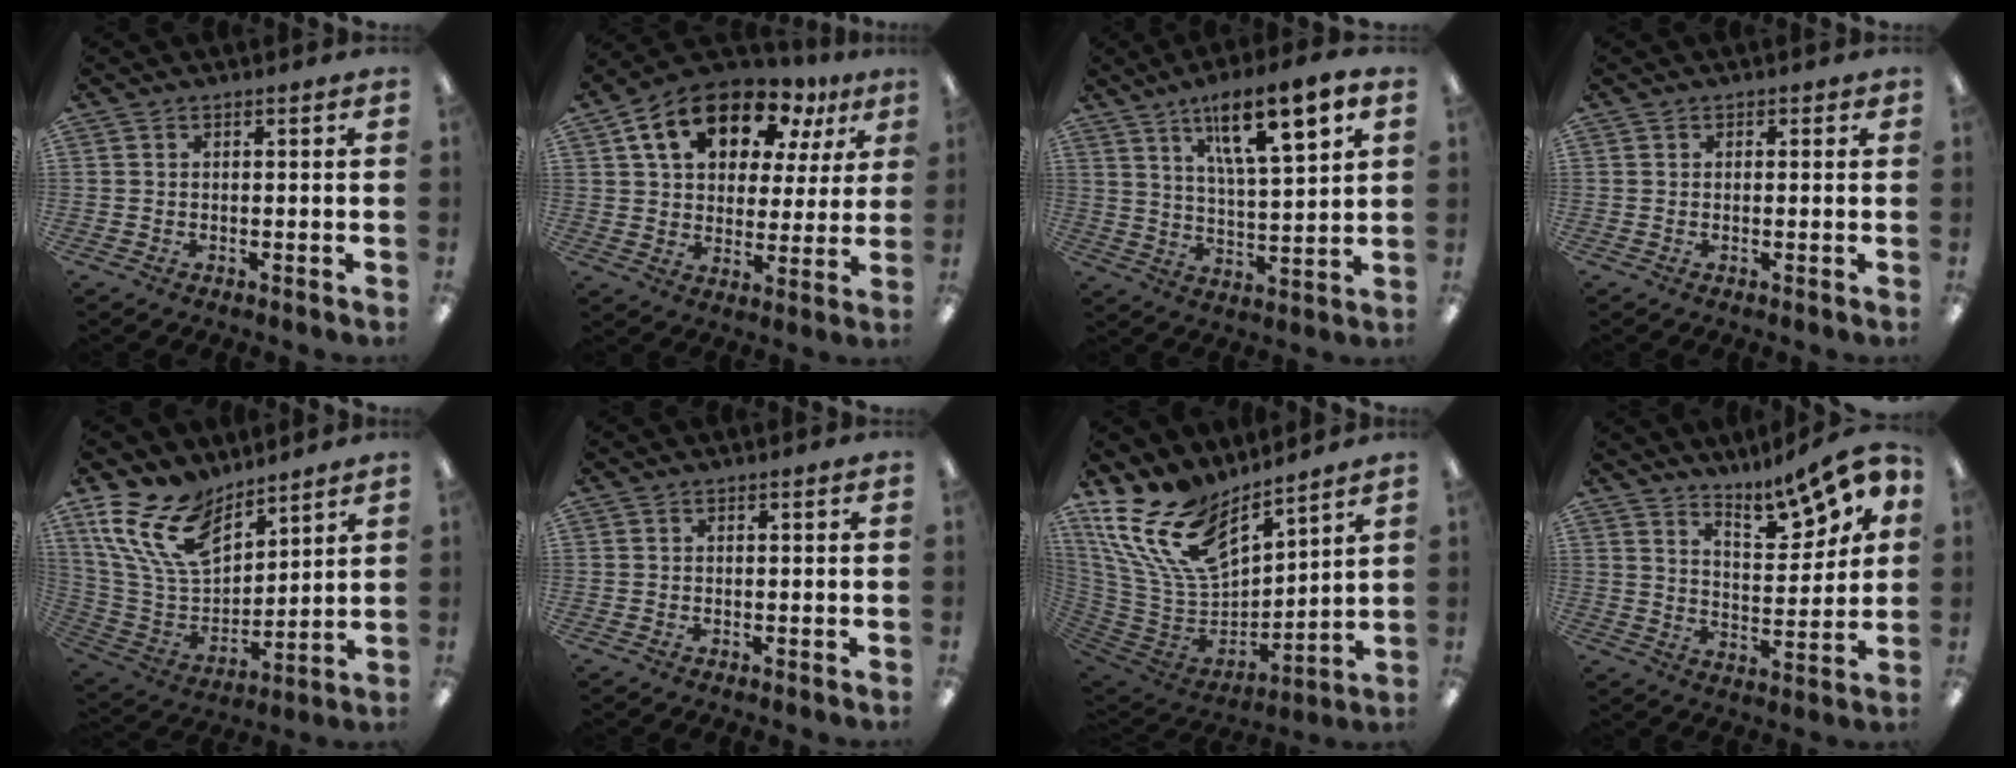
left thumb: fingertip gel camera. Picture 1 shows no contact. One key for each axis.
{"total": 16.5, "fx": 9.6, "fy": 9.6, "fz": 9.4, "tx": -0.164, "ty": -0.032, "tz": 0.168}
{"total": 13.9, "fx": 8.8, "fy": 3.4, "fz": 10.3, "tx": -0.161, "ty": -0.044, "tz": 0.140}
{"total": 0.6, "fx": 0.2, "fy": 0.6, "fz": 0.1, "tx": 0.007, "ty": 0.000, "tz": 0.001}
{"total": 17.5, "fx": 10.9, "fy": 9.9, "fz": 9.5, "tx": -0.216, "ty": -0.049, "tz": 0.206}
{"total": 0.0}
{"total": 19.6, "fx": 12.4, "fy": 10.5, "fz": 10.9, "tx": -0.241, "ty": -0.079, "tz": 0.228}
{"total": 12.2, "fx": 9.8, "fy": 4.1, "fz": 6.1, "tx": -0.070, "ty": -0.074, "tz": 0.168}